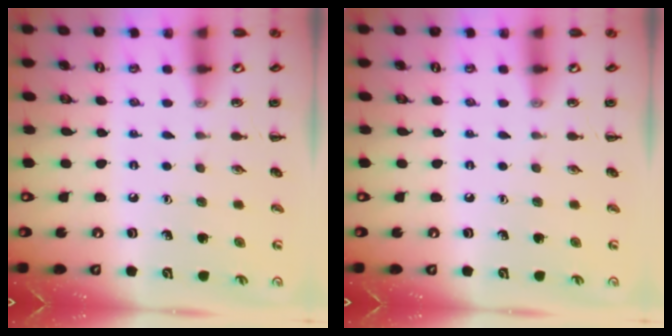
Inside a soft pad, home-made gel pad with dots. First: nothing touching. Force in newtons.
{"total": 0.0}